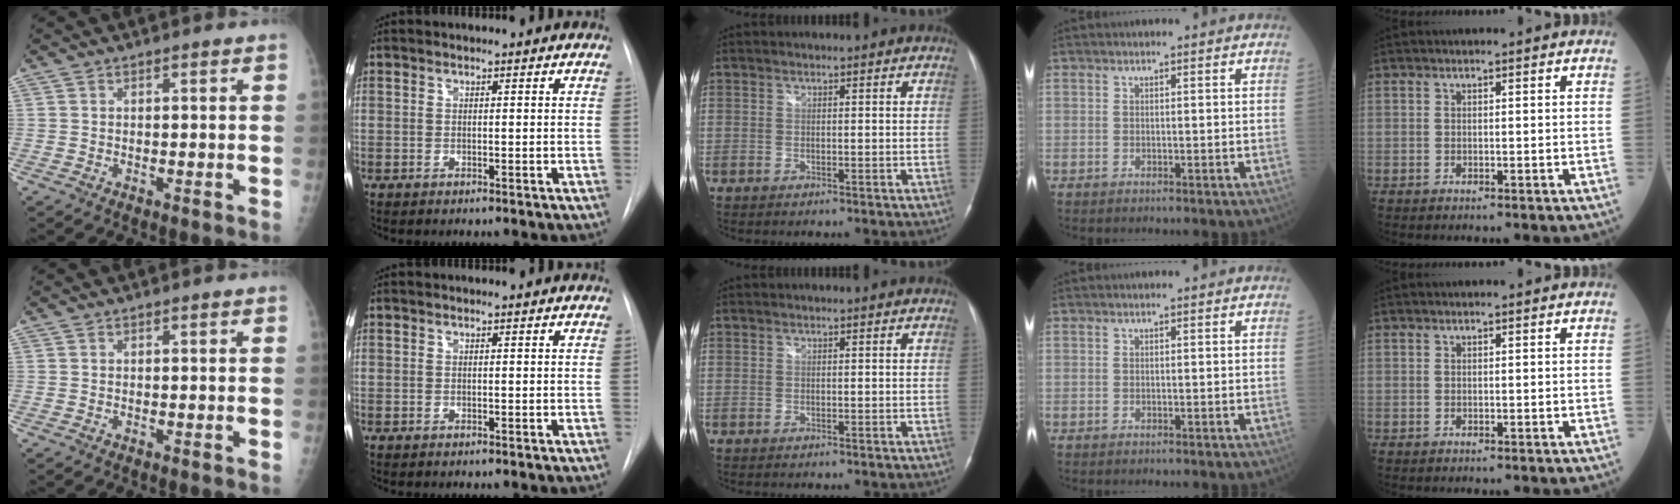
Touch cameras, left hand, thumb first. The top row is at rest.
{}